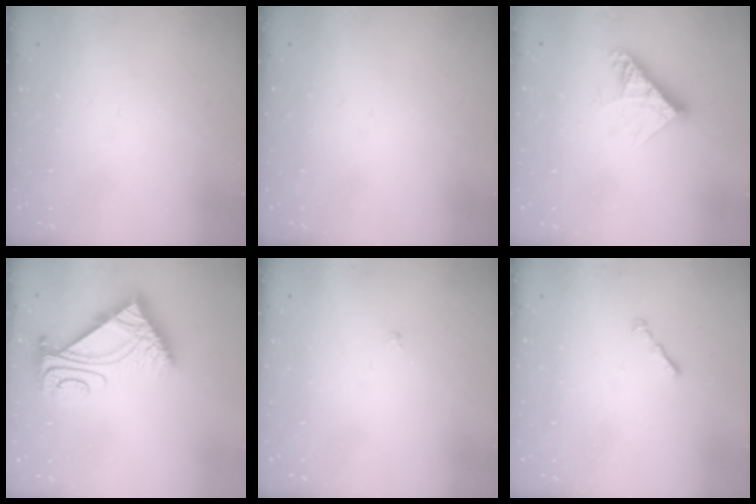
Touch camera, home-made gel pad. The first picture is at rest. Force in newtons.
{"total": 0.0}
{"total": 9.6, "press": 9.6, "slide": 0.7}
{"total": 9.3, "press": 9.3, "slide": 1.0}
{"total": 1.0, "press": 0.9, "slide": 0.3}
{"total": 1.0, "press": 0.9, "slide": 0.5}